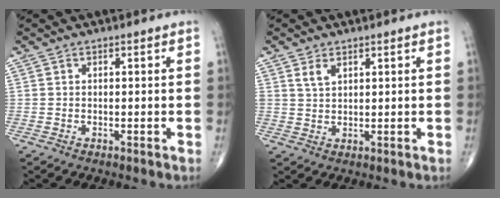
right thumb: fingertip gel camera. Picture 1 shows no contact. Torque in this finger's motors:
{"motor_torque": [0.02, 0.01, 0.32, 0.34, 0.01]}